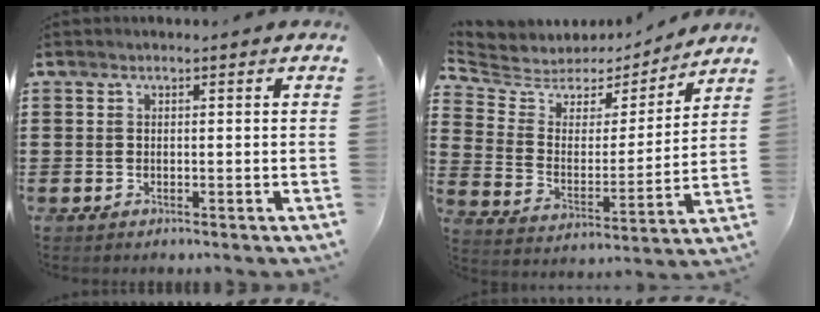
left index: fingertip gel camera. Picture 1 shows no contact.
{"total": 5.0, "force": [4.5, 2.2, 0.1], "torque": [-0.042, -0.035, 0.074]}